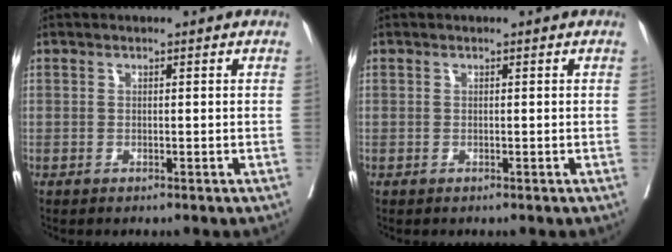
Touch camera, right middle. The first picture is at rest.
{"total": 0.0}